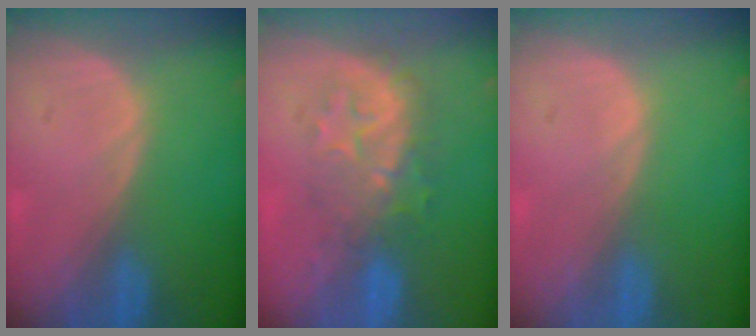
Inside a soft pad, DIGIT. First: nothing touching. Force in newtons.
{"total": 7.8, "press": 7.6, "slide": 1.9}
{"total": 0.0}